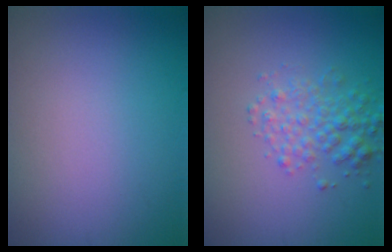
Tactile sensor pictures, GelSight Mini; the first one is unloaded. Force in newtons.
{"total": 2.9, "press": 2.9, "slide": 0.1}